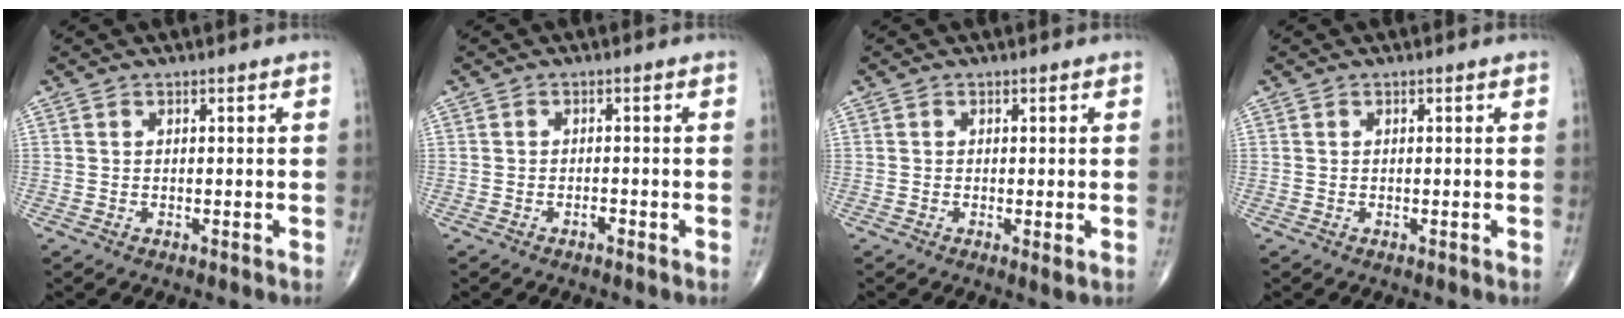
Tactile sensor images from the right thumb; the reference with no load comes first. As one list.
[{"total": 1.0, "force": [-0.6, 0.4, 0.6], "torque": [-0.010, 0.004, -0.012]}, {"total": 1.4, "force": [-0.3, 0.3, 1.4], "torque": [-0.028, -0.008, -0.007]}, {"total": 0.0}]